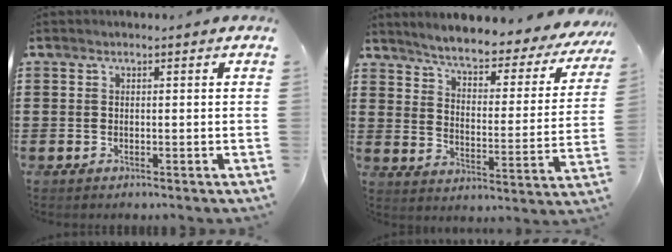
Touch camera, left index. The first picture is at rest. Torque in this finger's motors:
{"motor_torque": [0.70, 0.68, 0.90, 0.16]}